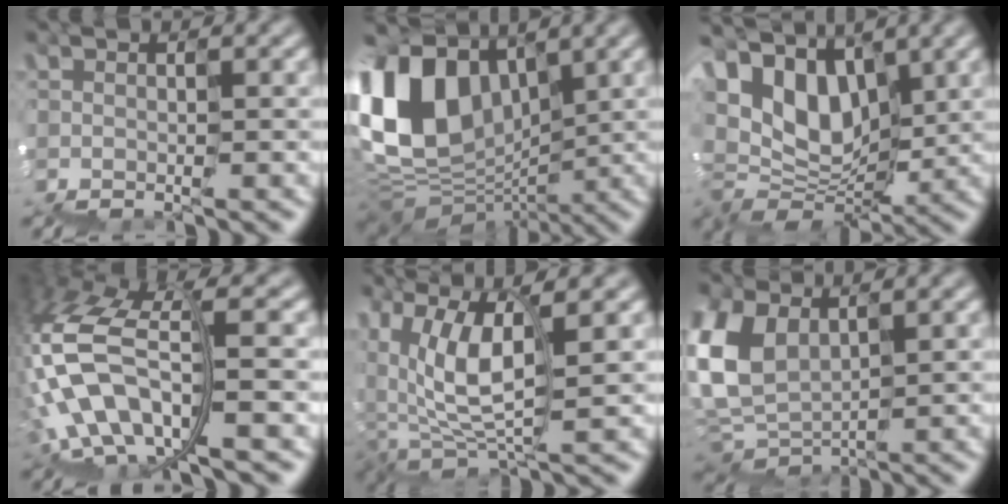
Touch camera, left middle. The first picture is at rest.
{"total": 9.1, "force": [3.7, 7.1, 4.5], "torque": [-0.114, 0.027, 0.059]}
{"total": 6.8, "force": [3.5, 4.5, 3.7], "torque": [-0.063, 0.032, 0.048]}
{"total": 8.3, "force": [-2.2, 3.8, 7.1], "torque": [-0.164, 0.018, -0.046]}
{"total": 5.5, "force": [2.8, 2.9, 3.7], "torque": [-0.091, 0.011, 0.051]}
{"total": 3.7, "force": [1.8, 3.0, 1.3], "torque": [-0.058, 0.018, 0.031]}